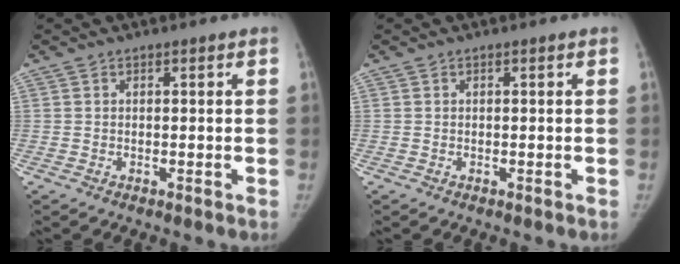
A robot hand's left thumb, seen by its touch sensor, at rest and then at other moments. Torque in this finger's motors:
{"motor_torque": [0.06, -0.01, 0.27, -0.25, 0.03]}